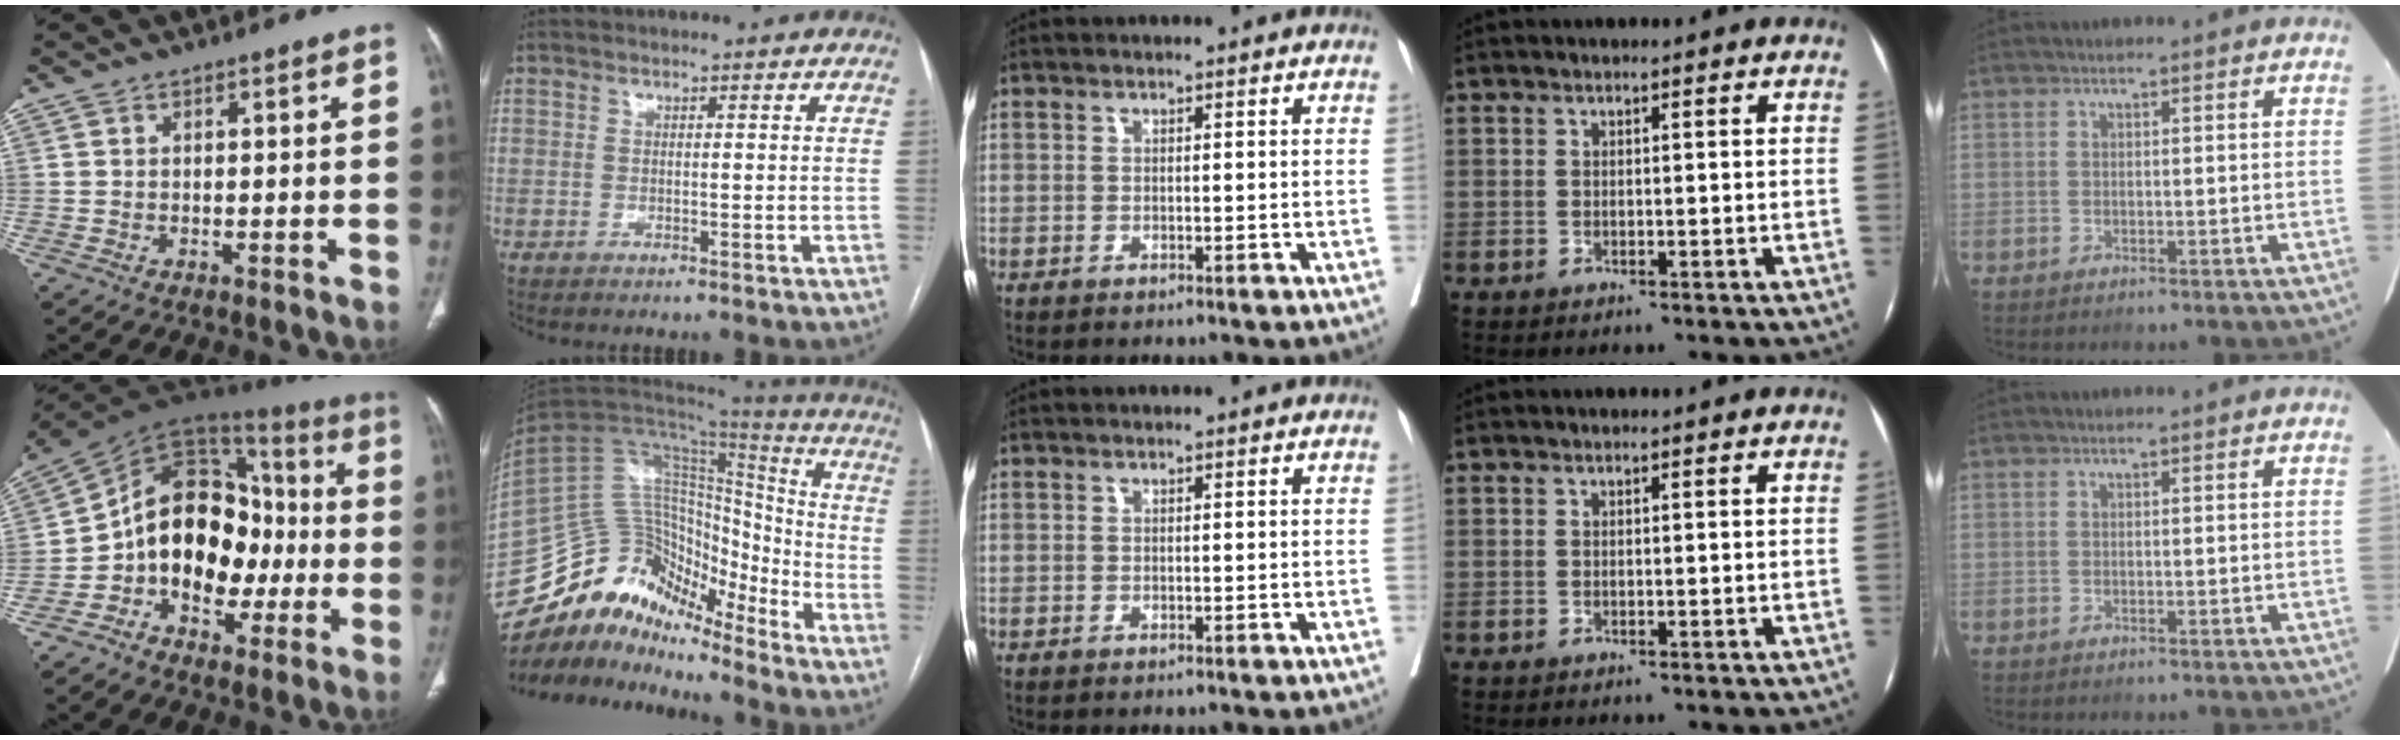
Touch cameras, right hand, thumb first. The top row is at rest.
{"thumb": {"total": 18.6, "force": [-4.0, 13.2, 12.5], "torque": [-0.157, 0.065, -0.065]}, "index": {"total": 18.9, "force": [-16.2, 7.8, 5.8], "torque": [-0.105, 0.063, -0.277]}}